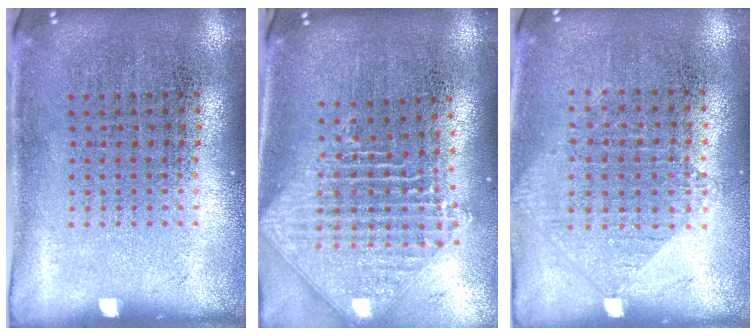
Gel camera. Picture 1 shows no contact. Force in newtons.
{"total": 2.4, "press": 1.8, "slide": 1.6}
{"total": 0.9, "press": 0.9, "slide": 0.3}